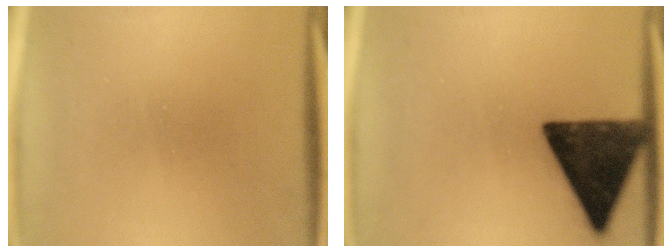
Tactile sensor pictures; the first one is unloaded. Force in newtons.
{"total": 13.4}